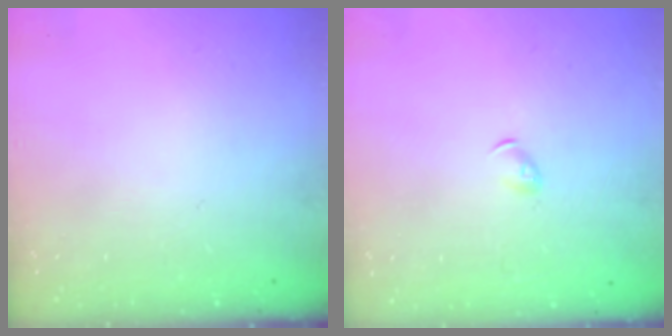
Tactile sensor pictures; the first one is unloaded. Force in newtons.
{"total": 3.2, "press": 3.1, "slide": 0.7}